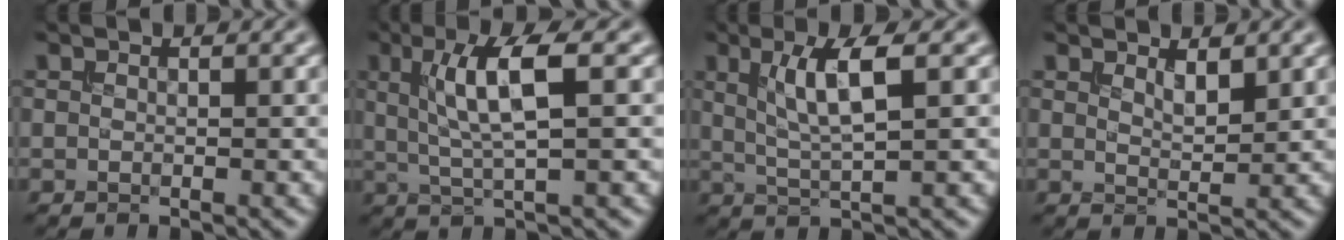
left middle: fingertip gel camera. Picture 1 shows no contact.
{"total": 5.7, "force": [1.2, 1.3, 5.4], "torque": [-0.102, 0.007, 0.025]}
{"total": 4.8, "force": [1.4, 1.0, 4.5], "torque": [-0.088, -0.001, 0.031]}
{"total": 1.7, "force": [1.2, 0.5, 1.1], "torque": [-0.018, -0.004, 0.023]}